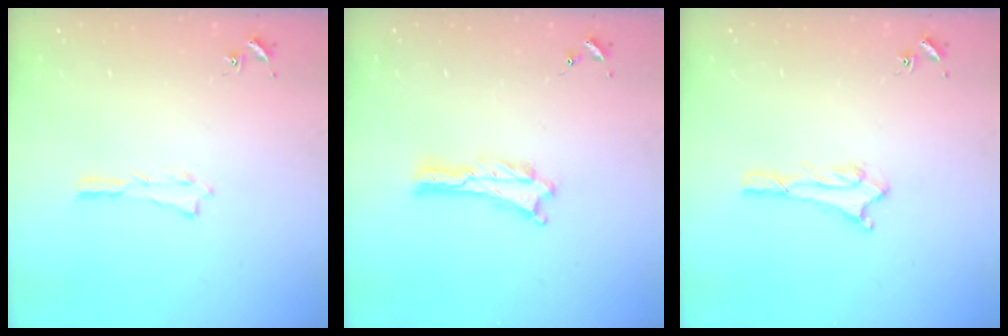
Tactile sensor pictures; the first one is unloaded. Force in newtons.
{"total": 0.0}
{"total": 1.6, "press": 1.6, "slide": 0.1}